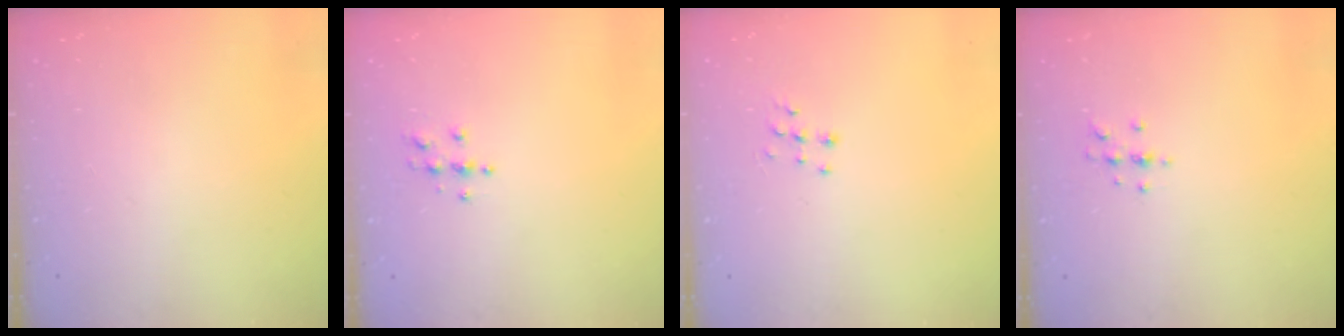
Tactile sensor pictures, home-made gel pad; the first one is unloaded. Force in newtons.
{"total": 3.9, "press": 3.8, "slide": 0.4}
{"total": 5.2, "press": 5.2, "slide": 0.3}
{"total": 3.7, "press": 3.7, "slide": 0.5}